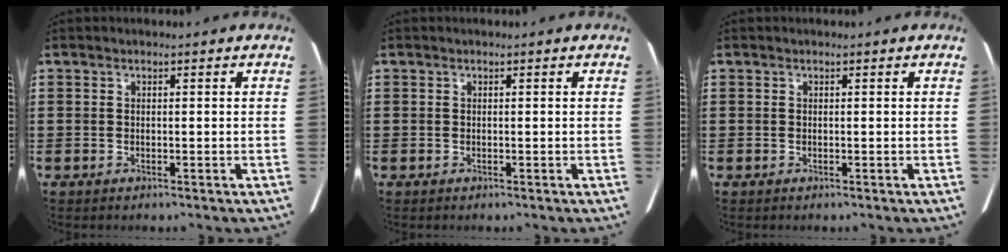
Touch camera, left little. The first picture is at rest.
{"total": 0.0}
{"total": 0.0}